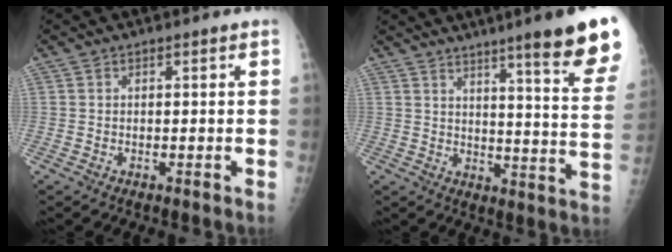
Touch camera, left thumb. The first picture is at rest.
{"total": 19.3, "force": [12.9, 1.3, 14.3], "torque": [-0.165, -0.068, 0.161]}